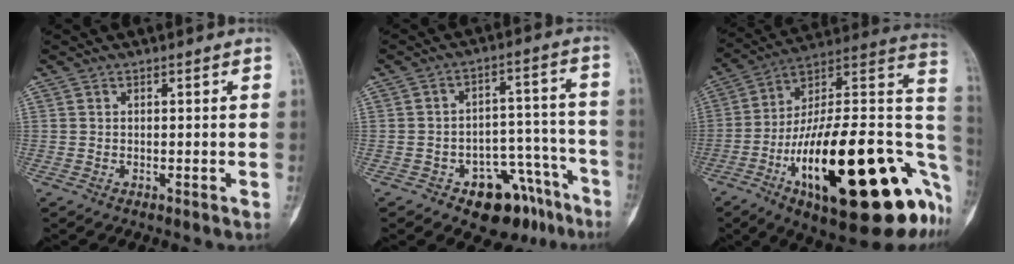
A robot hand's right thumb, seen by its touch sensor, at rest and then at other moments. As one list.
[{"total": 12.4, "force": [-7.9, 7.1, 6.4], "torque": [-0.041, 0.083, -0.108]}, {"total": 37.9, "force": [-10.9, 13.2, 33.8], "torque": [-0.425, 0.045, -0.168]}]